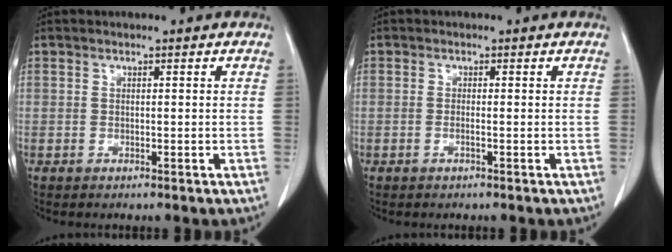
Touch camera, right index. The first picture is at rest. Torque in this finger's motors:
{"motor_torque": [-0.07, -0.08, -0.08, -0.01]}